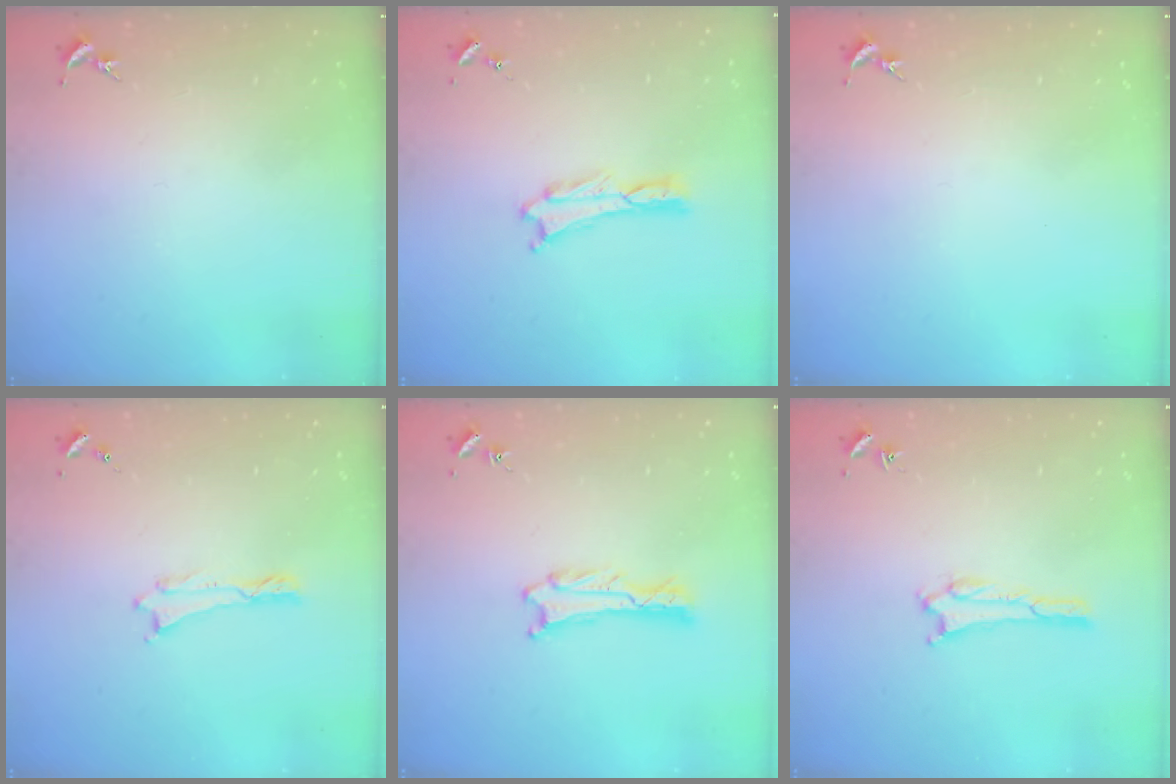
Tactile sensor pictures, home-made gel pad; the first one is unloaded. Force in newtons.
{"total": 0.0}
{"total": 0.0}
{"total": 0.0}
{"total": 0.9, "press": 0.8, "slide": 0.1}
{"total": 1.5, "press": 1.5, "slide": 0.2}